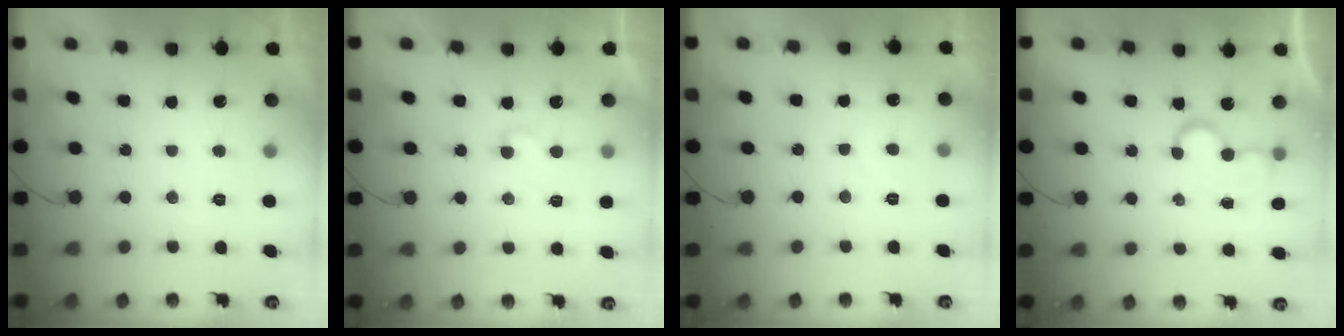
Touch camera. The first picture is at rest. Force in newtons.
{"total": 3.8, "press": 3.7, "slide": 0.3}
{"total": 4.1, "press": 4.1, "slide": 0.4}
{"total": 5.7, "press": 5.7, "slide": 0.4}